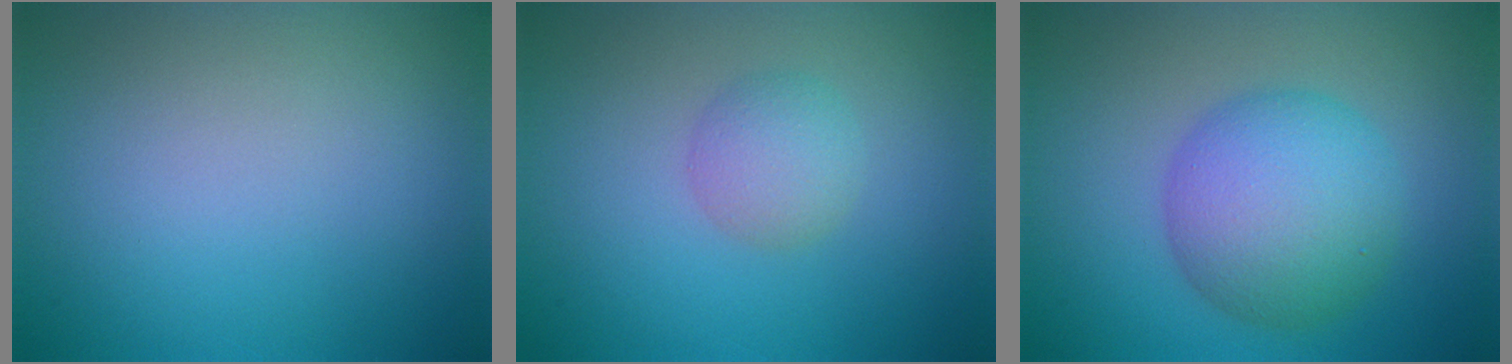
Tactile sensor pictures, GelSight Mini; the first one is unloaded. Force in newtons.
{"total": 2.4, "press": 2.4, "slide": 0.1}
{"total": 7.4, "press": 7.4, "slide": 0.0}